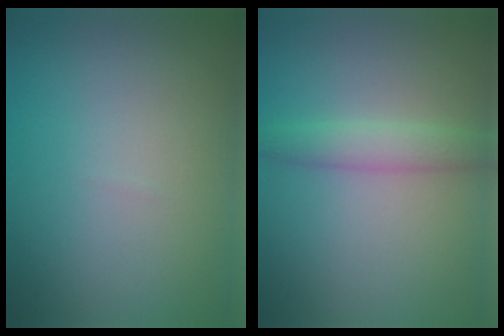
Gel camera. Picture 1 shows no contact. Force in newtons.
{"total": 2.3, "press": 2.3, "slide": 0.2}